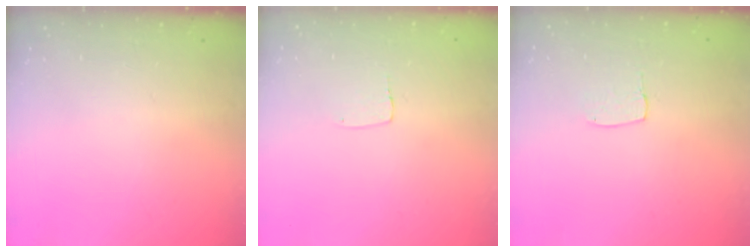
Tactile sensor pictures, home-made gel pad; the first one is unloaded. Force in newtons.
{"total": 3.8, "press": 3.8, "slide": 0.1}
{"total": 3.3, "press": 3.3, "slide": 0.1}